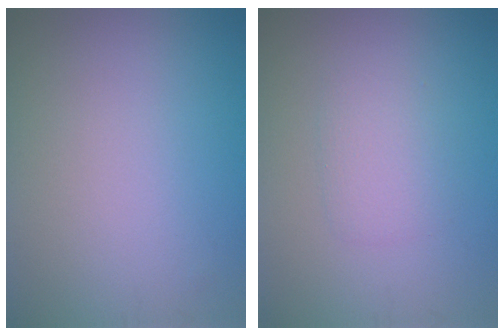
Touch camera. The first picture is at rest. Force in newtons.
{"total": 1.9, "press": 1.9, "slide": 0.0}